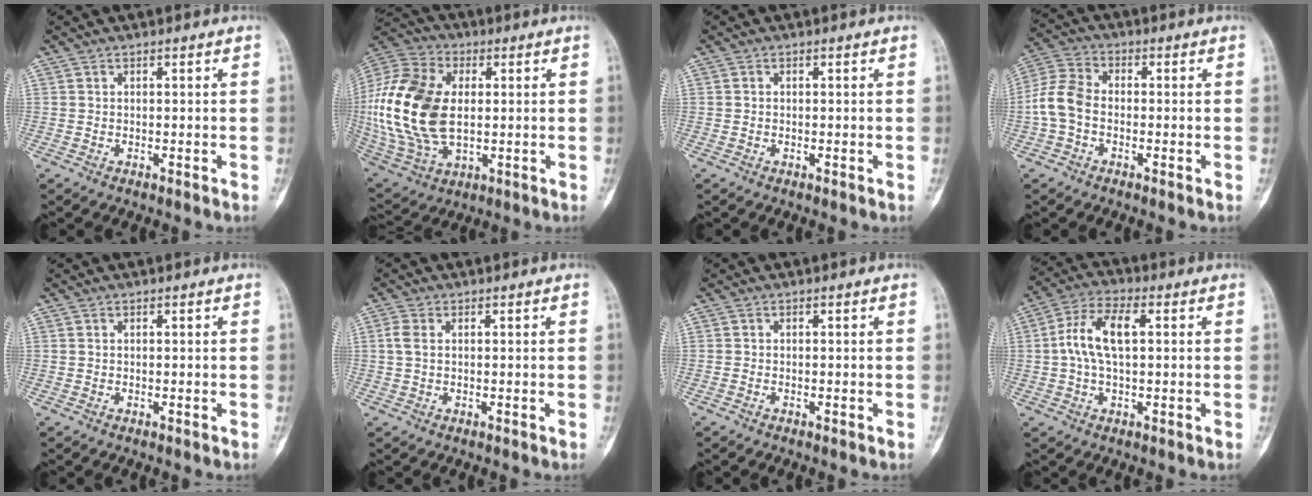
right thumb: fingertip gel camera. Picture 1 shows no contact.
{"total": 22.4, "force": [1.0, 13.9, 17.6], "torque": [-0.380, -0.005, 0.024]}
{"total": 0.0}
{"total": 7.4, "force": [-1.4, 5.2, 5.1], "torque": [-0.107, 0.021, -0.041]}
{"total": 0.0}
{"total": 2.5, "force": [0.3, 1.5, 1.9], "torque": [-0.056, 0.005, 0.005]}
{"total": 0.0}
{"total": 9.3, "force": [1.1, 4.5, 8.1], "torque": [-0.171, 0.024, 0.018]}